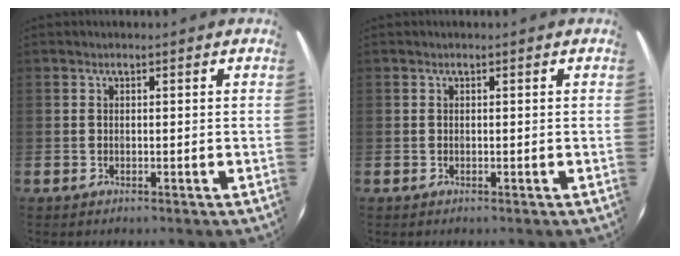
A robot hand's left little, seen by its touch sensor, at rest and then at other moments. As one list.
[{"total": 0.0}]